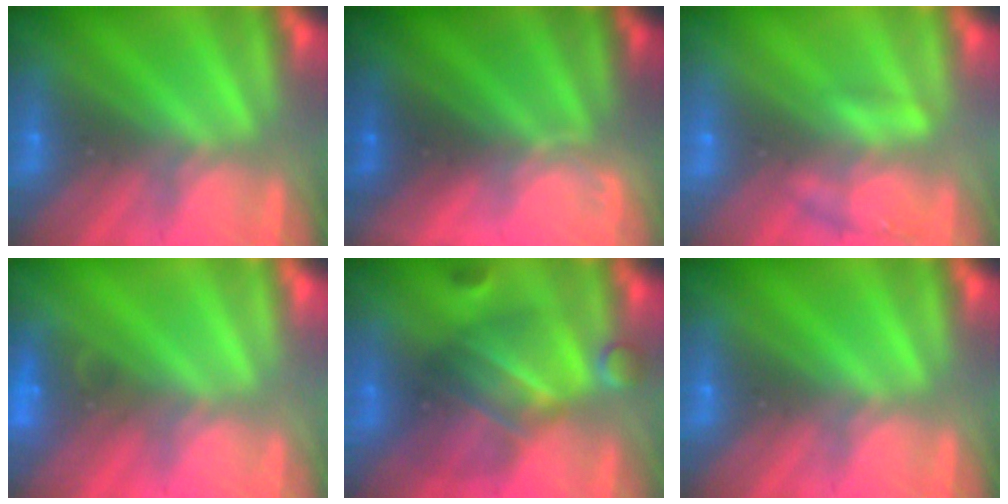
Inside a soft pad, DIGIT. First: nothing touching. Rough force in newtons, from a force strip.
{"total": 1.6}
{"total": 2.2}
{"total": 4.5}
{"total": 7.4}
{"total": 0.0}